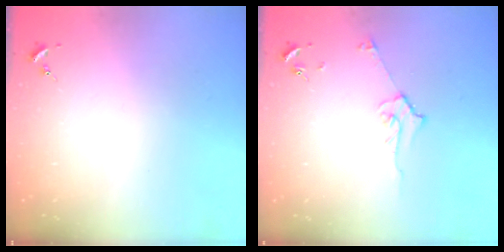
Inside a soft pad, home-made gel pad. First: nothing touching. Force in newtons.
{"total": 5.9, "press": 5.8, "slide": 0.8}